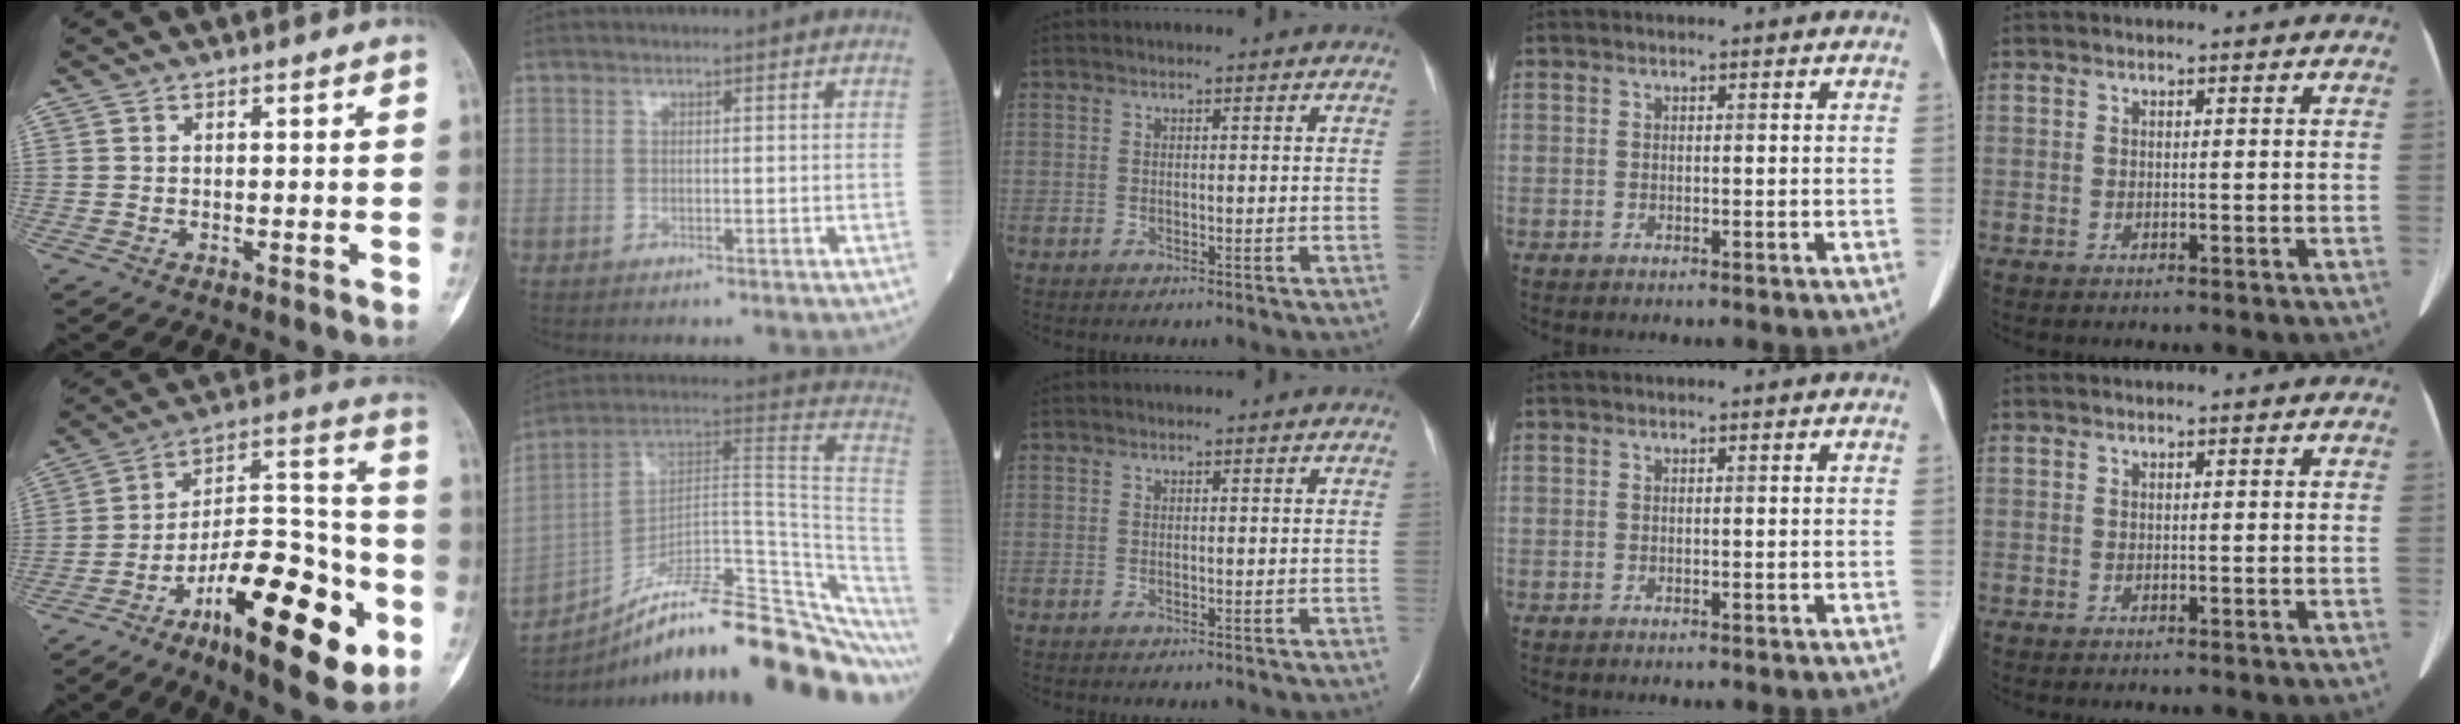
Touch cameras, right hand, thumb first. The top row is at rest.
{"thumb": {"total": 26.0, "force": [-11.8, 9.8, 21.0], "torque": [-0.303, 0.074, -0.181]}, "index": {"total": 25.3, "force": [-18.8, 3.8, 16.5], "torque": [-0.144, 0.057, -0.284]}}